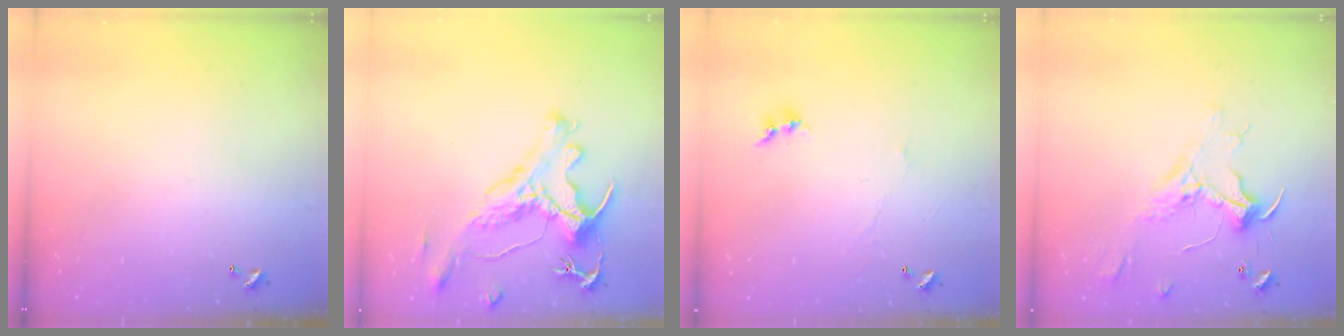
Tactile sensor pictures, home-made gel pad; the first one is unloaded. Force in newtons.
{"total": 1.9, "press": 1.4, "slide": 1.2}
{"total": 0.6, "press": 0.3, "slide": 0.5}
{"total": 2.3, "press": 2.2, "slide": 0.8}